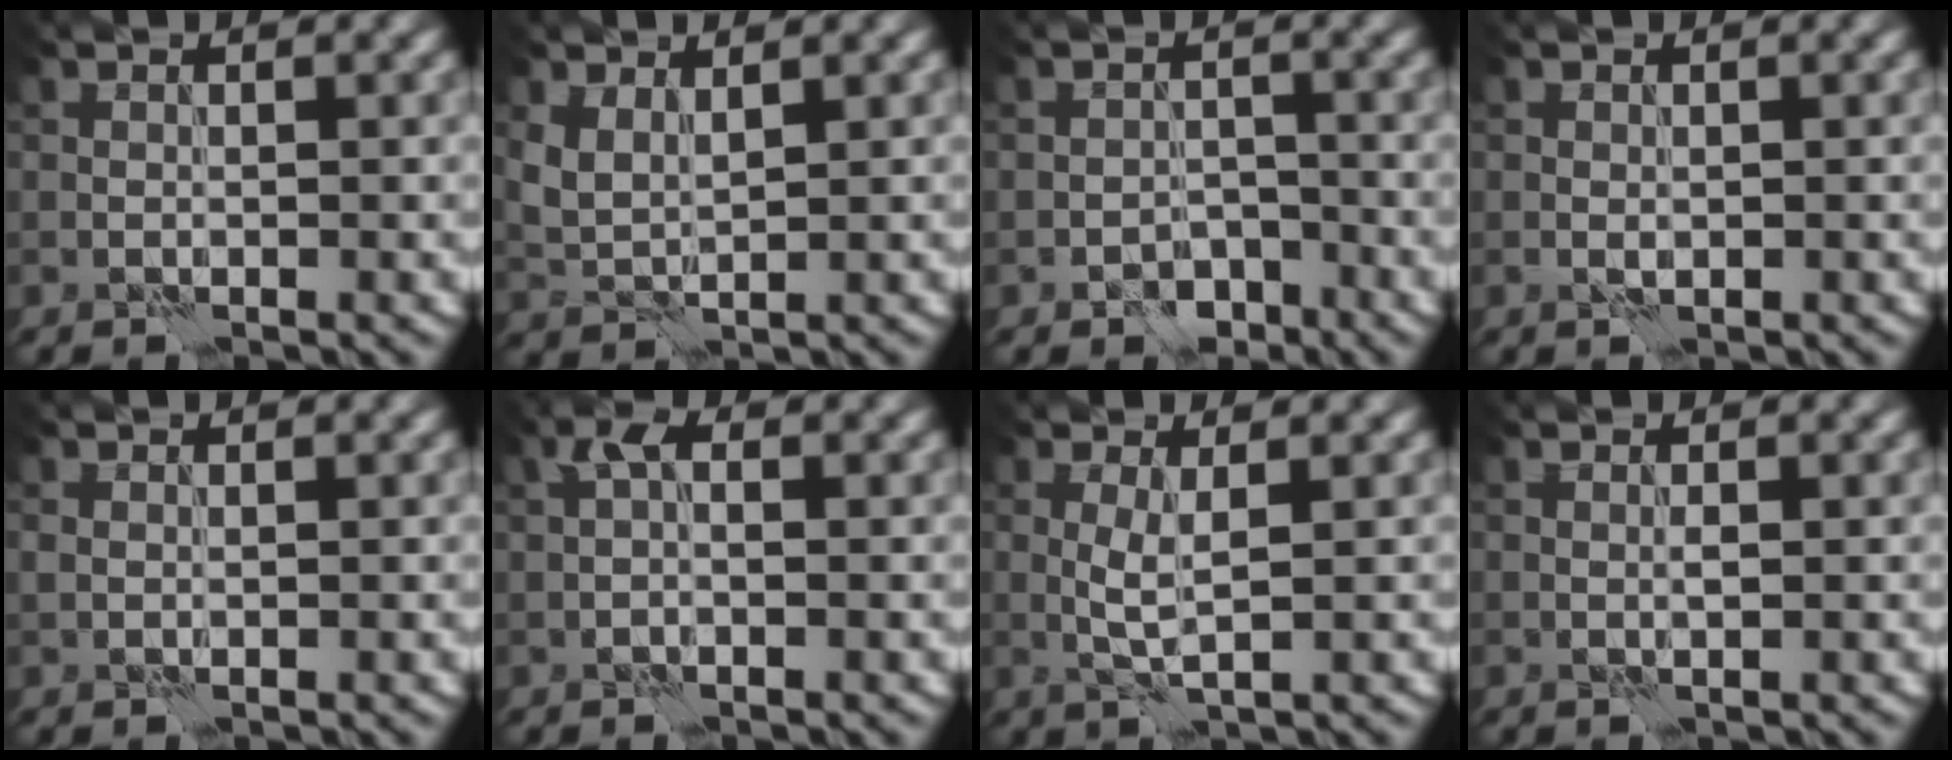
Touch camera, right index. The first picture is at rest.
{"total": 2.6, "force": [1.6, 1.2, 1.7], "torque": [-0.044, 0.000, 0.033]}
{"total": 2.7, "force": [-1.8, 1.6, 1.0], "torque": [-0.008, 0.003, -0.034]}
{"total": 0.7, "force": [-0.1, 0.5, 0.5], "torque": [-0.009, -0.001, -0.002]}
{"total": 0.6, "force": [0.0, 0.5, 0.3], "torque": [-0.005, 0.000, 0.000]}
{"total": 1.5, "force": [0.0, 0.7, 1.4], "torque": [-0.026, 0.006, -0.004]}
{"total": 1.8, "force": [0.3, 0.1, 1.8], "torque": [-0.042, 0.002, 0.004]}
{"total": 0.5, "force": [-0.1, 0.1, 0.5], "torque": [-0.012, 0.000, -0.002]}